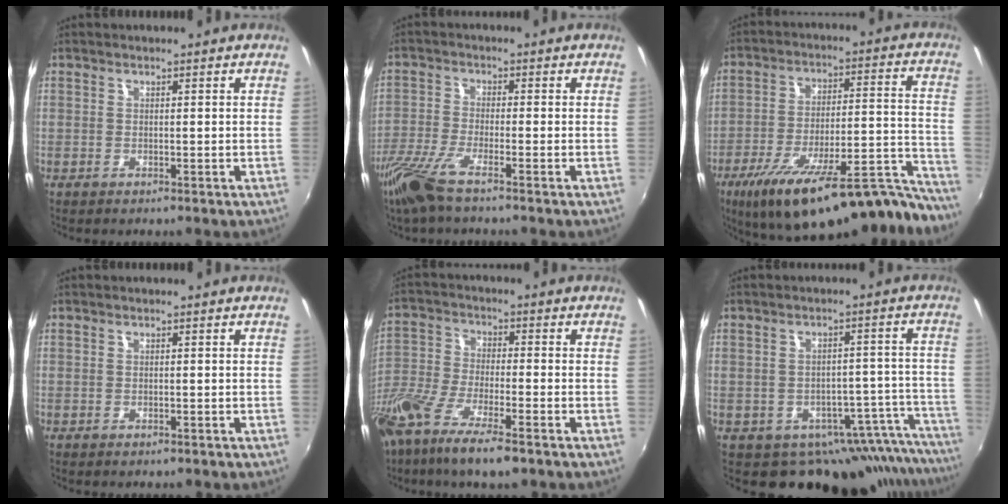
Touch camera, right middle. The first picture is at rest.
{"total": 7.8, "force": [-5.7, 0.8, 5.3], "torque": [-0.127, -0.024, -0.116]}
{"total": 28.2, "force": [-22.4, 6.6, 15.8], "torque": [-0.226, -0.011, -0.315]}
{"total": 0.0}
{"total": 15.4, "force": [-10.3, 3.6, 10.9], "torque": [-0.237, -0.048, -0.200]}
{"total": 16.9, "force": [-14.7, 6.6, 5.0], "torque": [-0.043, 0.017, -0.186]}